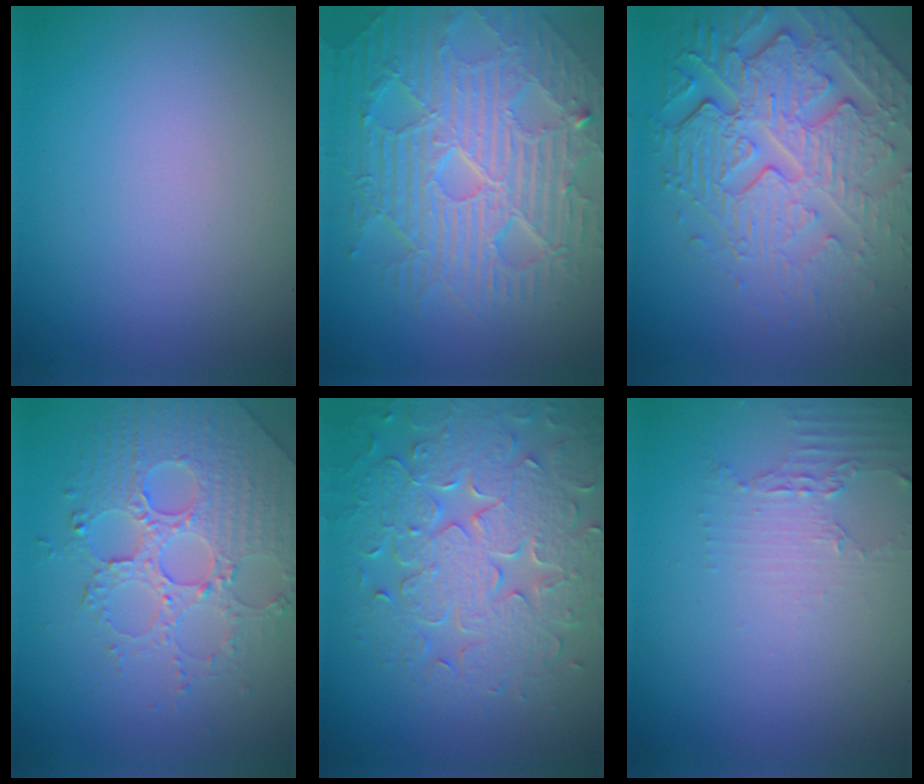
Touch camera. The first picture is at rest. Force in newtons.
{"total": 10.5, "press": 6.8, "slide": 8.0}
{"total": 7.1, "press": 5.6, "slide": 4.4}
{"total": 4.4, "press": 4.3, "slide": 1.1}
{"total": 8.3, "press": 6.3, "slide": 5.5}
{"total": 2.1, "press": 1.5, "slide": 1.4}